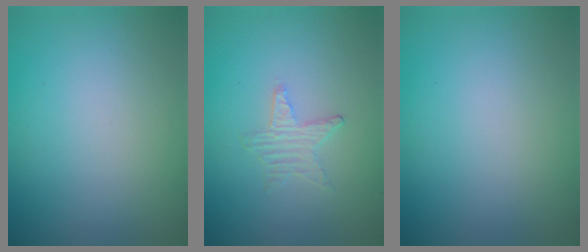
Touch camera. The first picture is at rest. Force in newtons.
{"total": 0.5, "press": 0.5, "slide": 0.1}
{"total": 0.0}